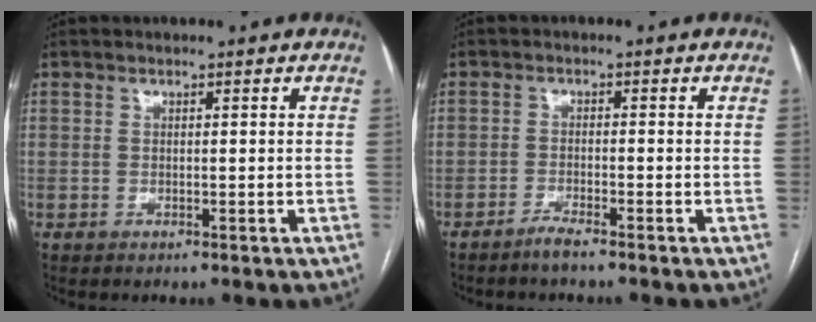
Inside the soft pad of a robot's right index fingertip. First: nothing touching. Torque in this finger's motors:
{"motor_torque": [-0.01, -0.08, 0.00, 0.03]}